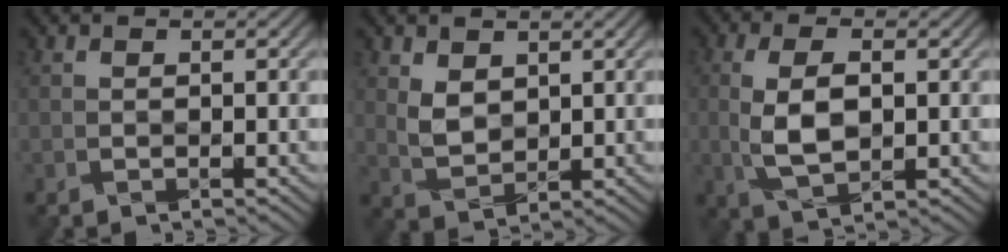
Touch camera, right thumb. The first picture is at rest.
{"total": 2.9, "force": [1.8, 1.9, 1.2], "torque": [-0.035, -0.010, 0.044]}
{"total": 5.0, "force": [0.0, 2.2, 4.4], "torque": [-0.104, -0.003, 0.002]}